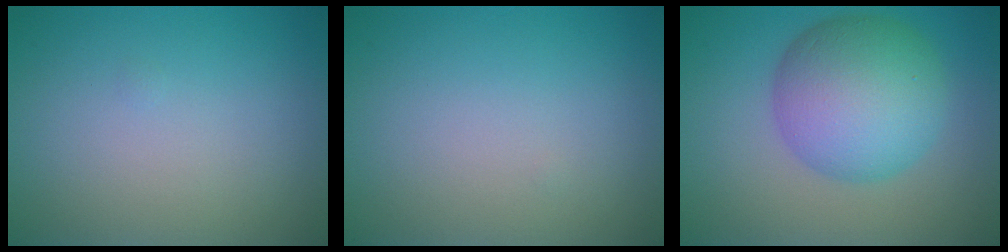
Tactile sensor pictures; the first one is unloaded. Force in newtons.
{"total": 0.0}
{"total": 8.6, "press": 8.6, "slide": 0.1}